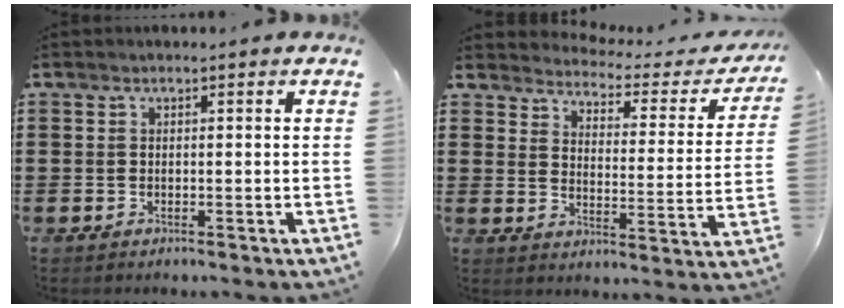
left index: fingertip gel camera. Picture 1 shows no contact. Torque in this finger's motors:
{"motor_torque": [0.99, -1.15, -0.04, -0.05]}